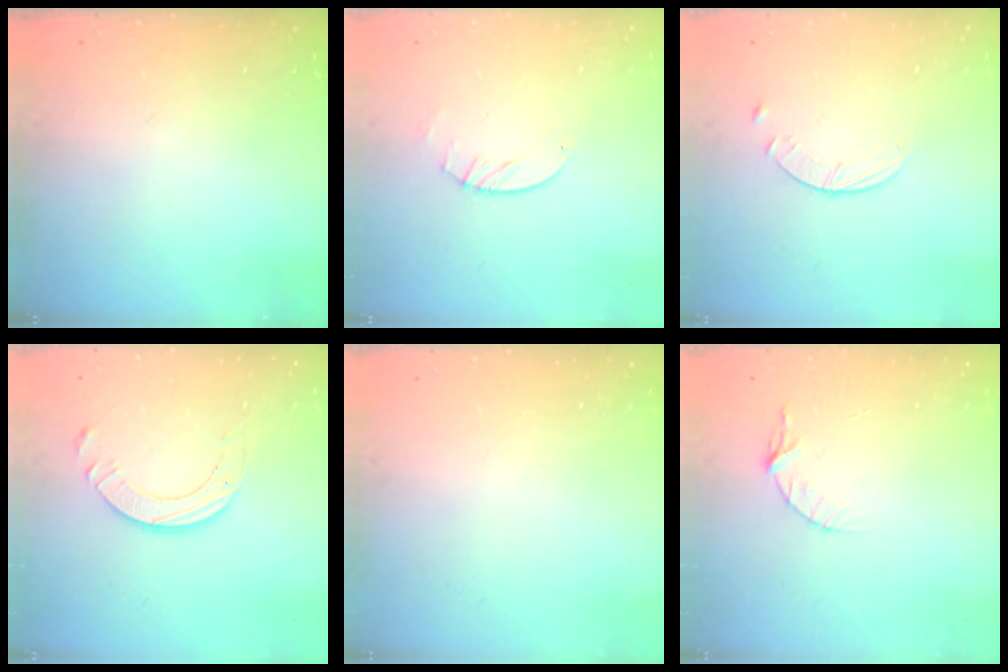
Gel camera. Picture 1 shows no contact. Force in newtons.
{"total": 2.8, "press": 2.8, "slide": 0.4}
{"total": 2.6, "press": 2.5, "slide": 0.3}
{"total": 8.8, "press": 8.7, "slide": 0.9}
{"total": 0.0}
{"total": 3.4, "press": 3.4, "slide": 0.4}